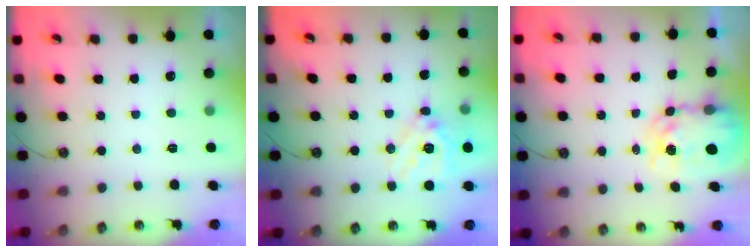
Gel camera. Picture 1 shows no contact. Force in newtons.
{"total": 16.5, "press": 16.2, "slide": 2.9}
{"total": 7.7, "press": 7.6, "slide": 0.7}